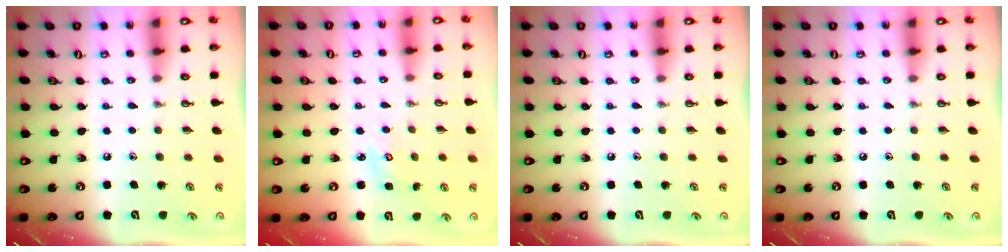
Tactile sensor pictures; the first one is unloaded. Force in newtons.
{"total": 2.3, "press": 2.3, "slide": 0.2}
{"total": 0.0}
{"total": 0.0}